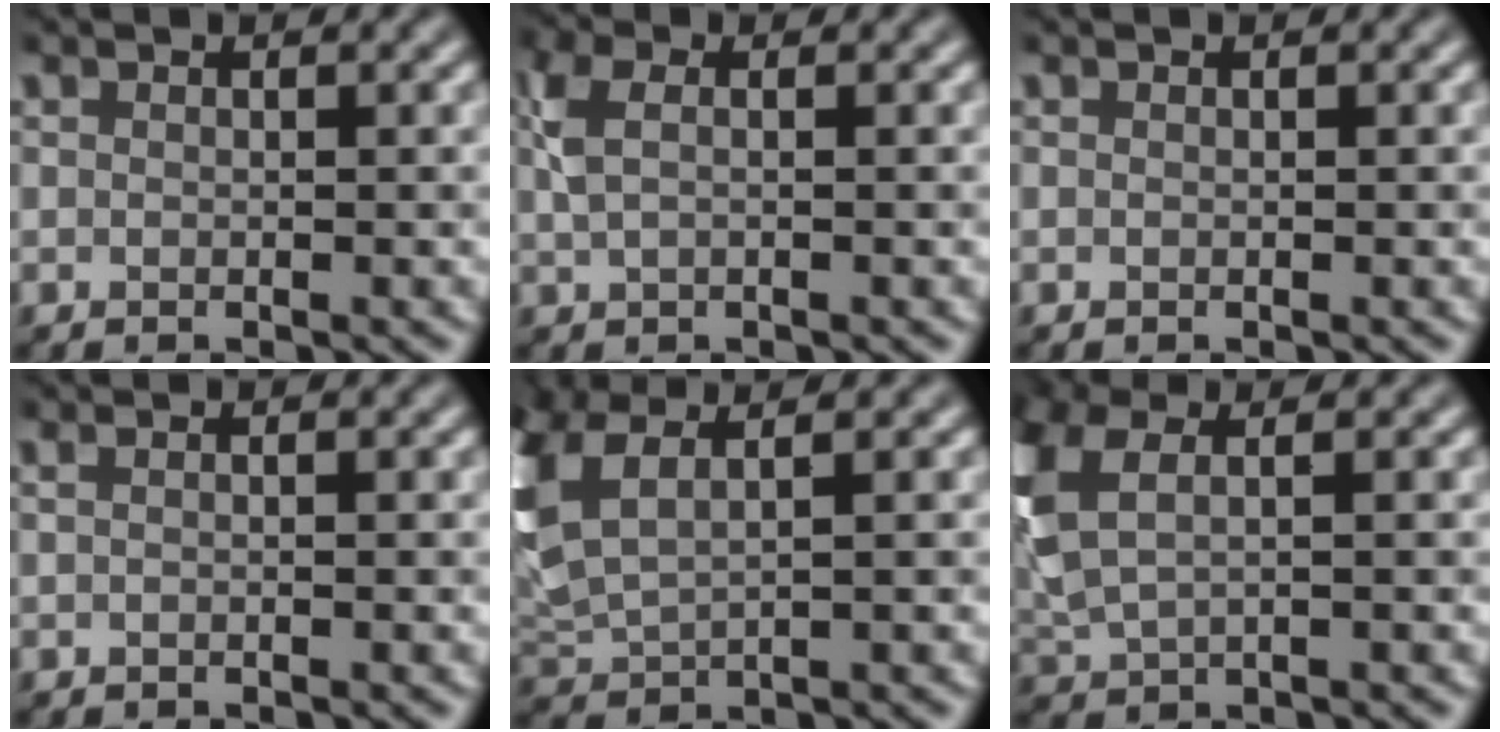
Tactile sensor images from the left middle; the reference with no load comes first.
{"total": 2.5, "force": [0.7, 1.3, 2.0], "torque": [-0.050, 0.008, 0.010]}
{"total": 0.0}
{"total": 0.9, "force": [0.3, 0.3, 0.8], "torque": [-0.013, 0.002, -0.001]}
{"total": 6.1, "force": [2.4, 2.8, 4.8], "torque": [-0.141, 0.013, 0.050]}
{"total": 5.1, "force": [1.7, 2.5, 4.2], "torque": [-0.121, 0.003, 0.038]}